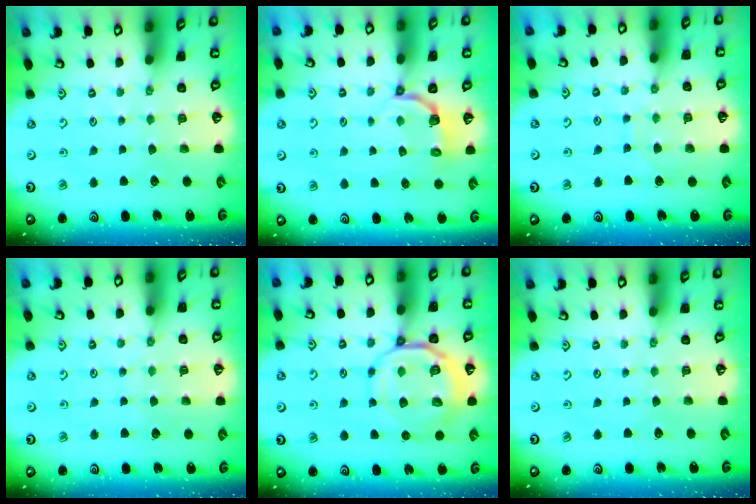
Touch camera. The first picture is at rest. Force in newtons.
{"total": 3.7, "press": 2.0, "slide": 3.1}
{"total": 6.9, "press": 6.9, "slide": 0.5}
{"total": 3.9, "press": 3.8, "slide": 0.4}
{"total": 10.2, "press": 10.0, "slide": 1.8}
{"total": 0.0}